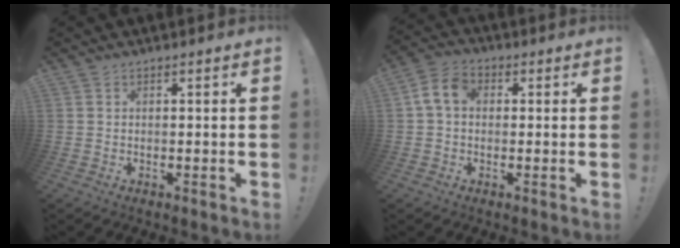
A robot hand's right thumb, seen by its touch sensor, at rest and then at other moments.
{"total": 7.2, "force": [1.0, 5.0, 5.2], "torque": [-0.096, 0.015, 0.023]}